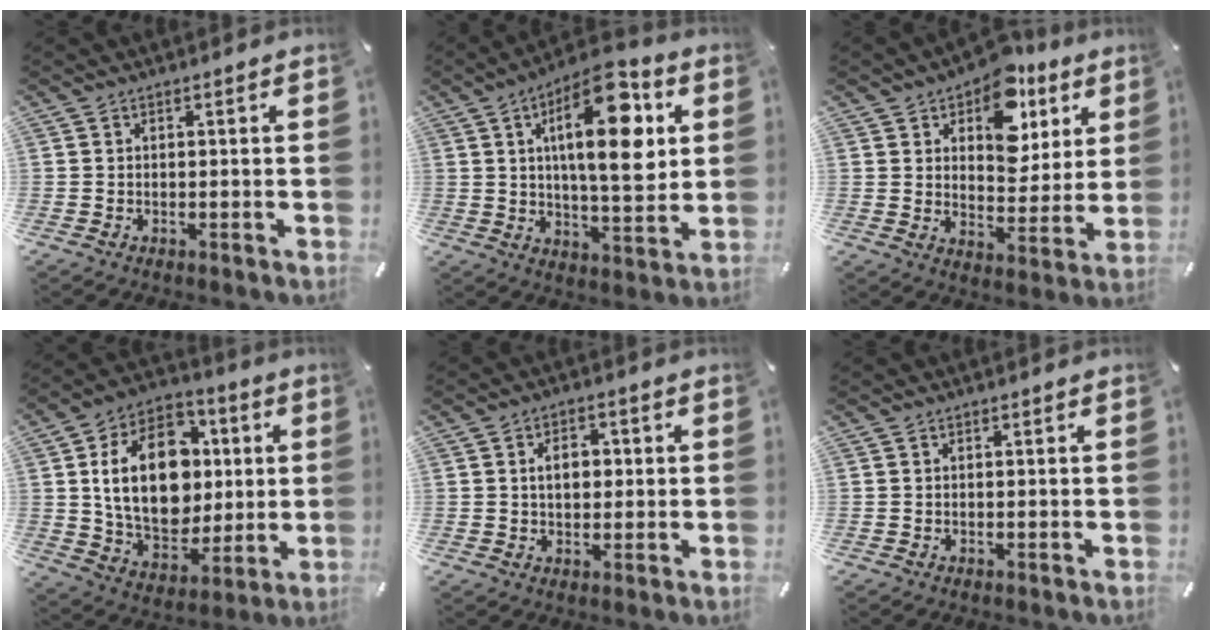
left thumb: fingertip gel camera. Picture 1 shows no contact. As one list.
[{"total": 19.7, "force": [6.7, 8.3, 16.5], "torque": [-0.261, -0.022, 0.100]}, {"total": 13.0, "force": [7.7, 8.3, 6.4], "torque": [-0.081, -0.057, 0.133]}, {"total": 21.3, "force": [2.7, 15.6, 14.3], "torque": [-0.252, 0.001, 0.052]}, {"total": 6.0, "force": [0.6, 4.3, 4.1], "torque": [-0.056, -0.002, 0.002]}, {"total": 0.0}]